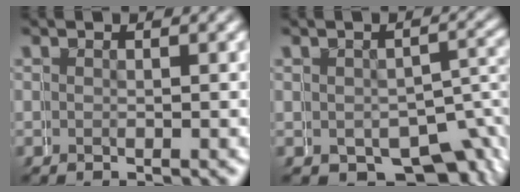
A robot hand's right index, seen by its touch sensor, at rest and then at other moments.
{"total": 6.5, "force": [-2.7, 4.6, 3.7], "torque": [-0.032, -0.011, -0.040]}